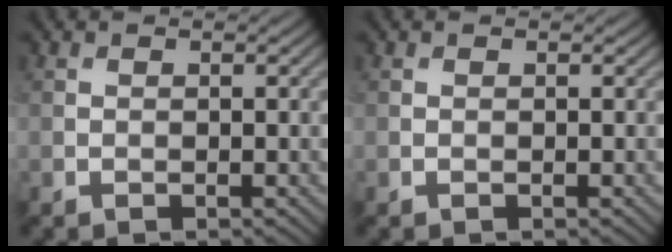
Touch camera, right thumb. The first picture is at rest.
{"total": 0.0}